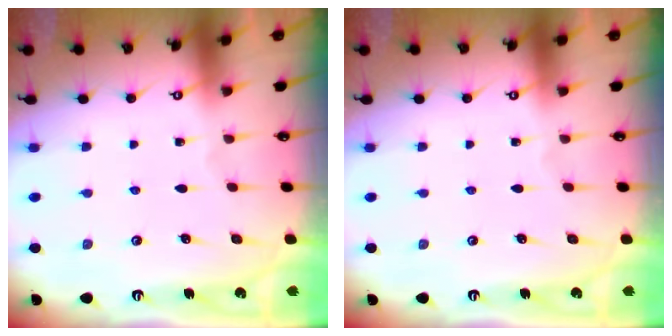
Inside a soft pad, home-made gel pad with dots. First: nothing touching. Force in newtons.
{"total": 0.0}